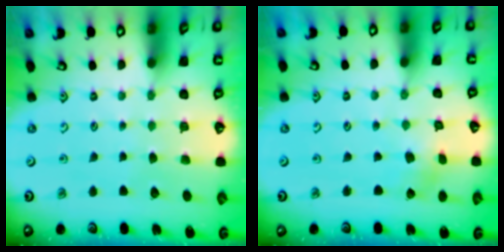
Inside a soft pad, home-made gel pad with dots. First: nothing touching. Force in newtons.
{"total": 0.0}